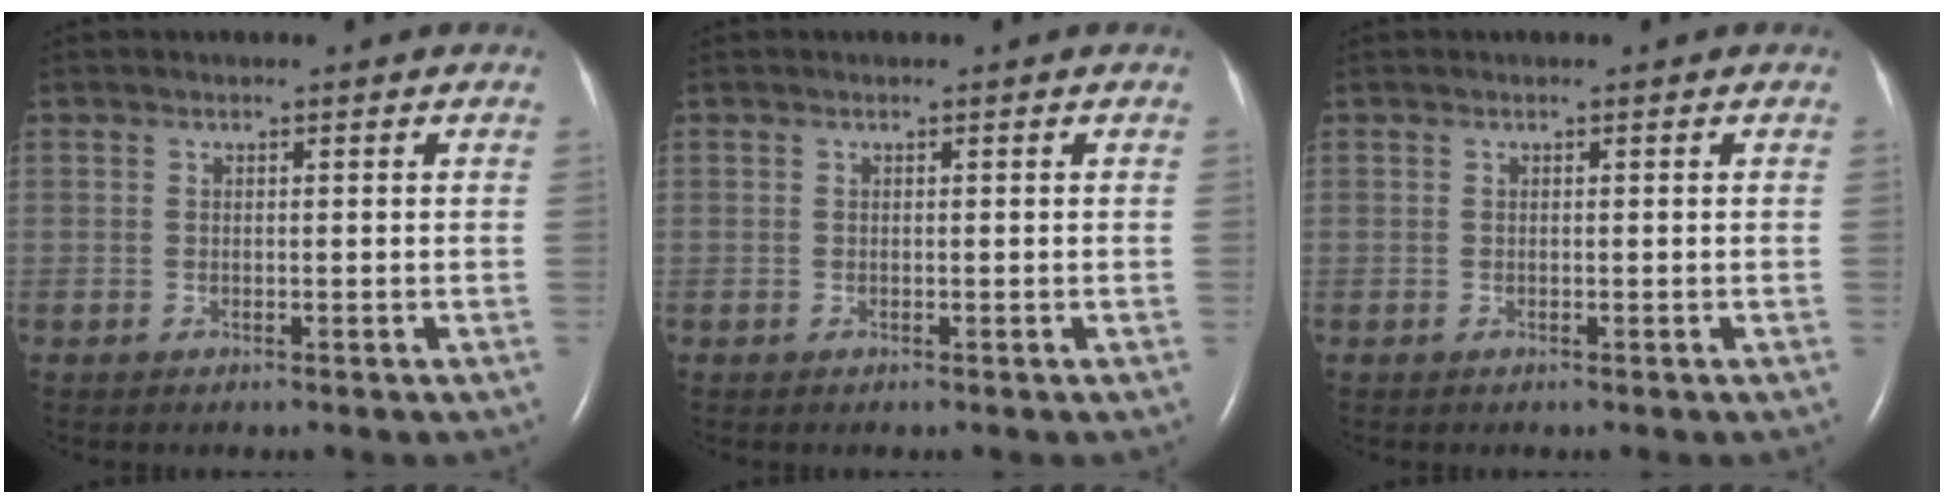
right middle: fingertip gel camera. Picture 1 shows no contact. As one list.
[{"total": 0.0}, {"total": 0.0}]